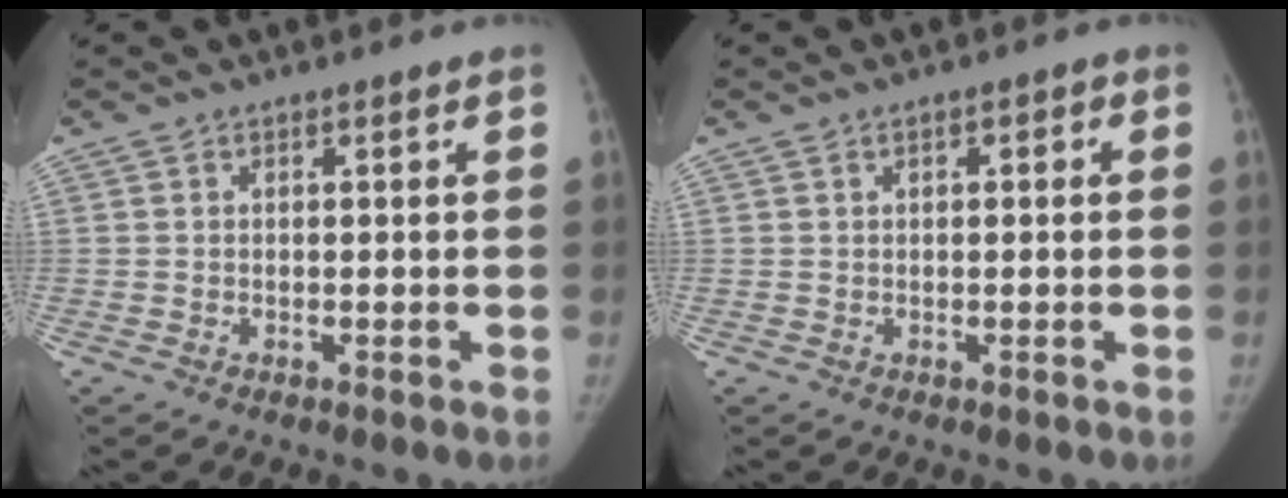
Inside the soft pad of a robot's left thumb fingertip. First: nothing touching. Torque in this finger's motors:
{"motor_torque": [-0.45, -0.05, -0.33, -0.01, 0.00]}